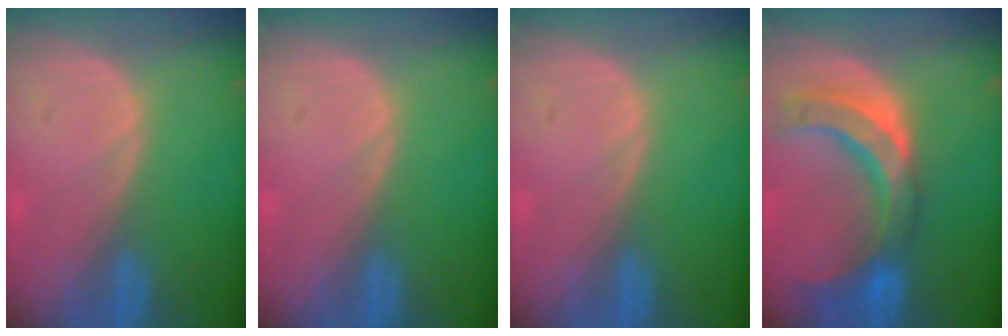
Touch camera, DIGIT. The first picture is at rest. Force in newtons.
{"total": 0.0}
{"total": 0.0}
{"total": 11.0, "press": 9.5, "slide": 5.6}